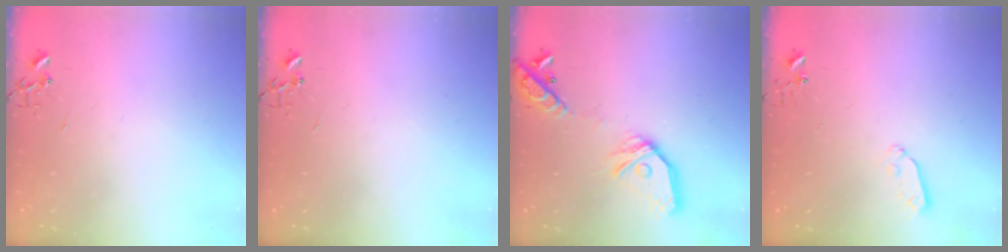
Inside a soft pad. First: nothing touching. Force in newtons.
{"total": 0.0}
{"total": 17.7, "press": 17.5, "slide": 2.5}
{"total": 3.9, "press": 3.8, "slide": 0.6}